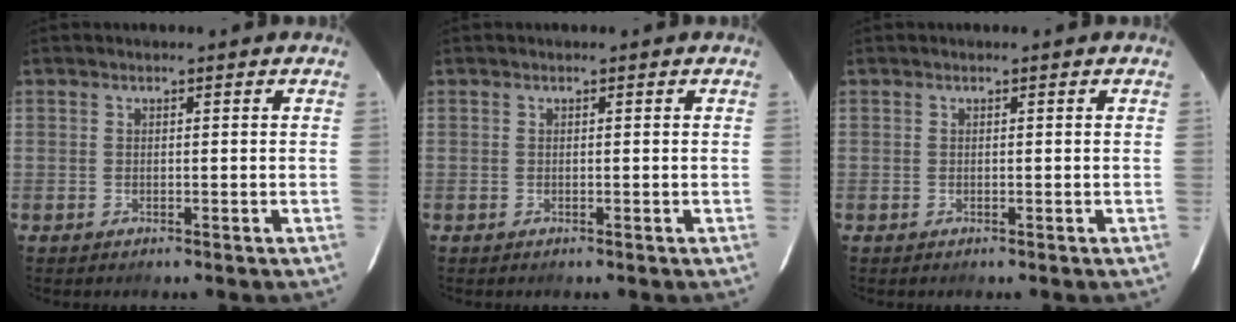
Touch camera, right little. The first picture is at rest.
{"total": 0.0}
{"total": 0.0}